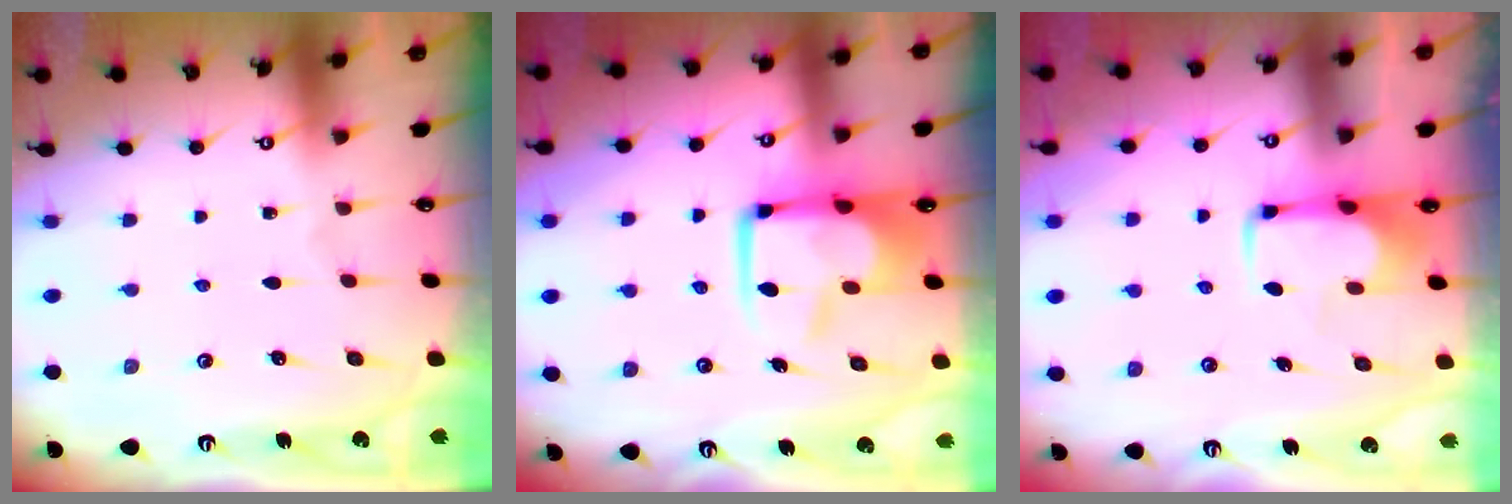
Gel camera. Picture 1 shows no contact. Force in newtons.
{"total": 10.9, "press": 10.7, "slide": 1.8}
{"total": 2.0, "press": 2.0, "slide": 0.4}